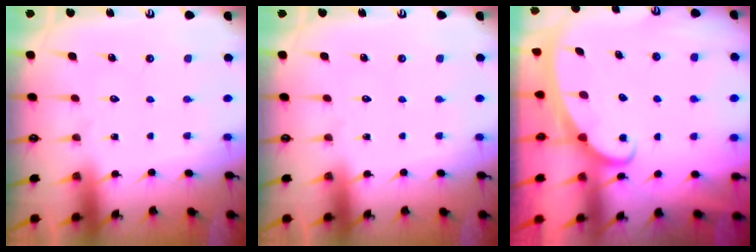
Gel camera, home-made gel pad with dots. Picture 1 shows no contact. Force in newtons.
{"total": 0.0}
{"total": 2.4, "press": 2.4, "slide": 0.3}